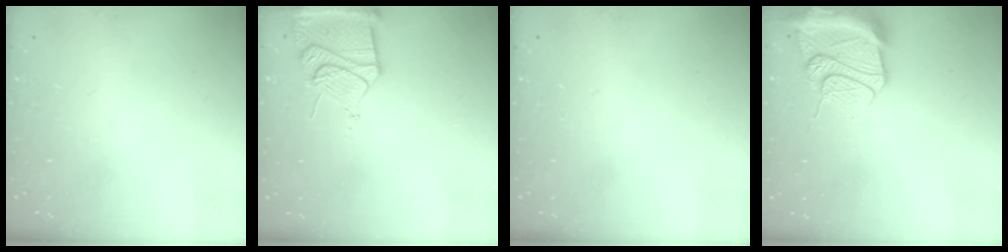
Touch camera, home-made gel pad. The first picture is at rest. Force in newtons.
{"total": 15.7, "press": 15.6, "slide": 1.5}
{"total": 0.0}
{"total": 16.7, "press": 16.6, "slide": 1.6}